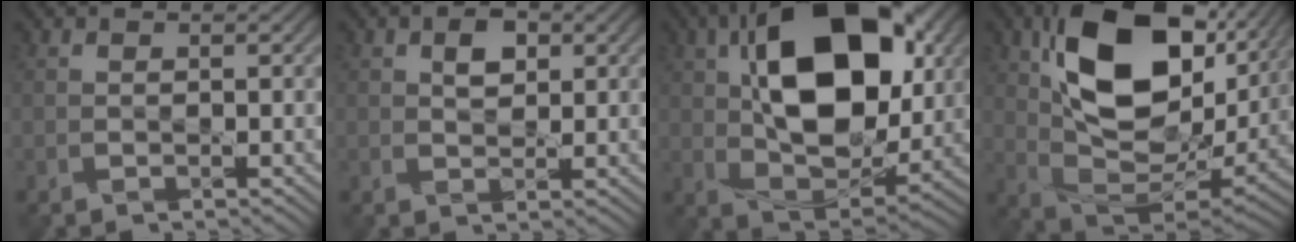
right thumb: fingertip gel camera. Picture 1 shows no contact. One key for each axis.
{"total": 2.3, "fx": 1.1, "fy": 1.4, "fz": 1.5, "tx": -0.030, "ty": 0.003, "tz": 0.017}
{"total": 17.1, "fx": 4.9, "fy": 9.7, "fz": 13.2, "tx": -0.236, "ty": 0.025, "tz": 0.080}
{"total": 17.8, "fx": 7.2, "fy": 9.8, "fz": 12.9, "tx": -0.247, "ty": 0.007, "tz": 0.133}